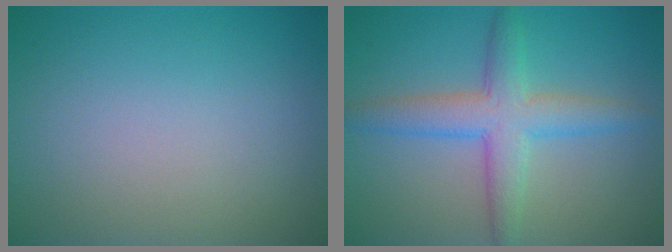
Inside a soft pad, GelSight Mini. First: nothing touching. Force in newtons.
{"total": 4.8, "press": 4.8, "slide": 0.1}